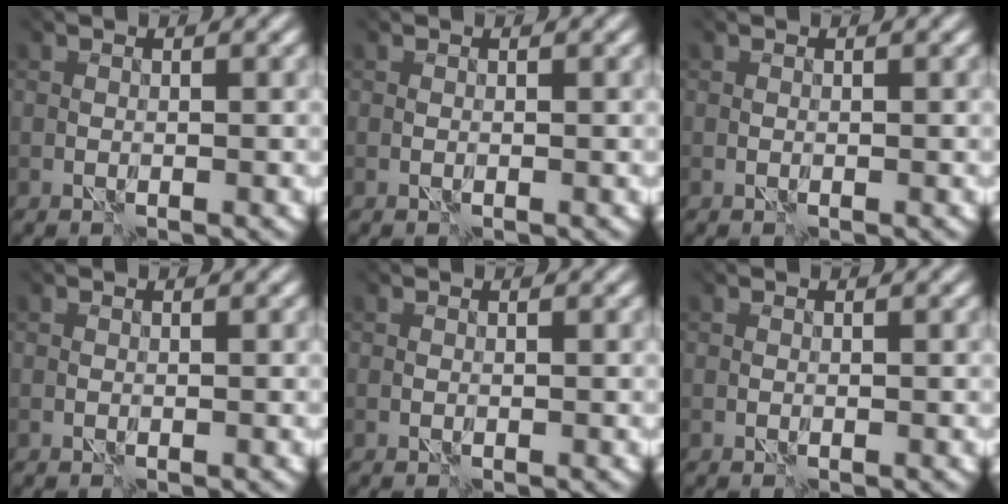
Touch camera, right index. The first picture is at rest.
{"total": 0.0}
{"total": 0.0}
{"total": 0.0}
{"total": 0.0}
{"total": 0.0}